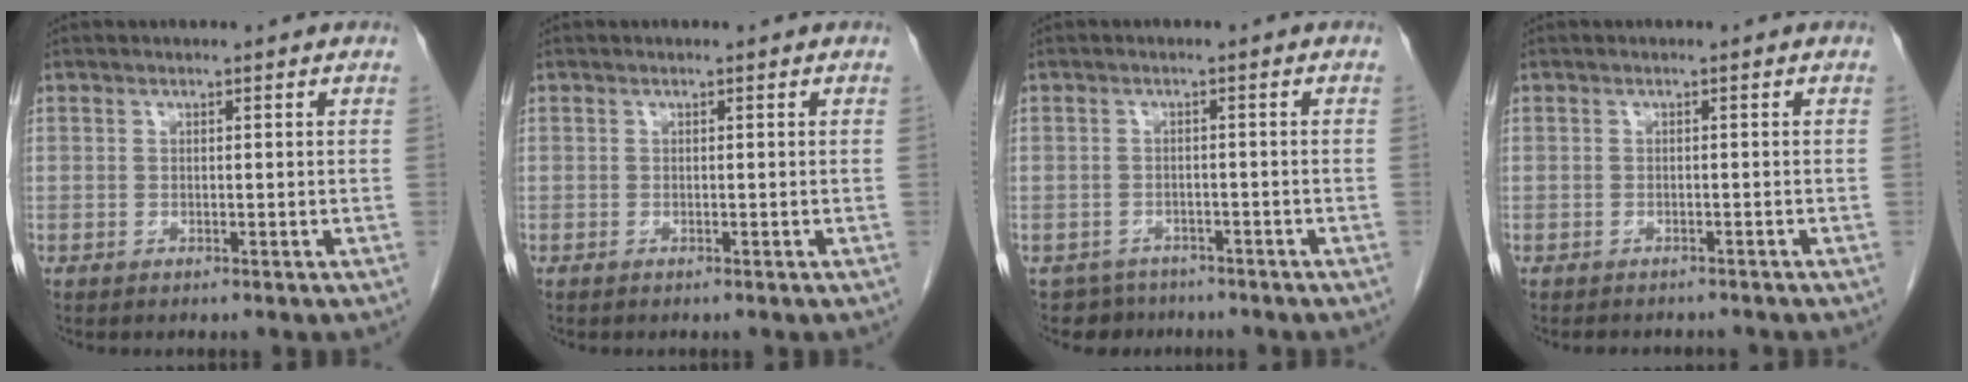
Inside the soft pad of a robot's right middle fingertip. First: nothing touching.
{"total": 0.0}
{"total": 3.9, "force": [-3.2, 2.2, -0.6], "torque": [0.010, 0.005, -0.049]}
{"total": 3.8, "force": [-3.5, 1.2, 1.0], "torque": [-0.012, -0.004, -0.042]}